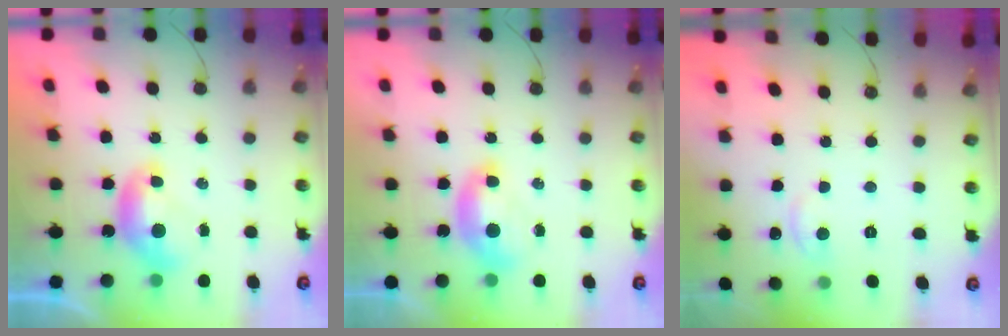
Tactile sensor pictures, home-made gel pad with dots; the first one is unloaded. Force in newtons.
{"total": 1.4, "press": 1.4, "slide": 0.4}
{"total": 1.5, "press": 1.3, "slide": 0.7}